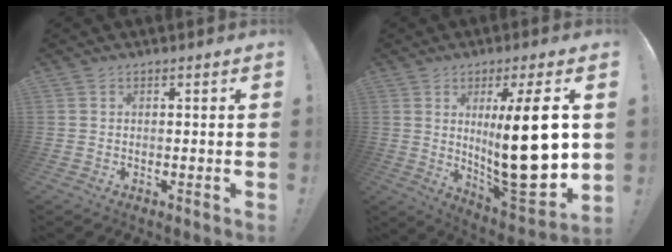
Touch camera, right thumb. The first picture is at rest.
{"total": 22.4, "force": [2.8, 5.3, 21.6], "torque": [-0.353, -0.033, 0.040]}